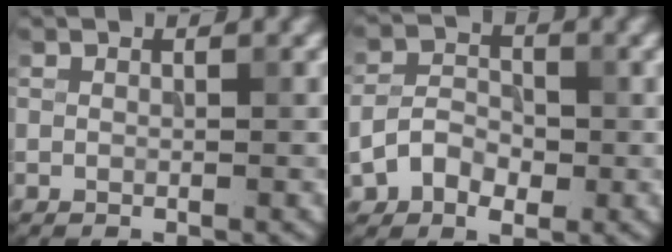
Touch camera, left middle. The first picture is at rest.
{"total": 3.9, "force": [-1.2, 2.8, 2.5], "torque": [-0.048, 0.003, -0.026]}